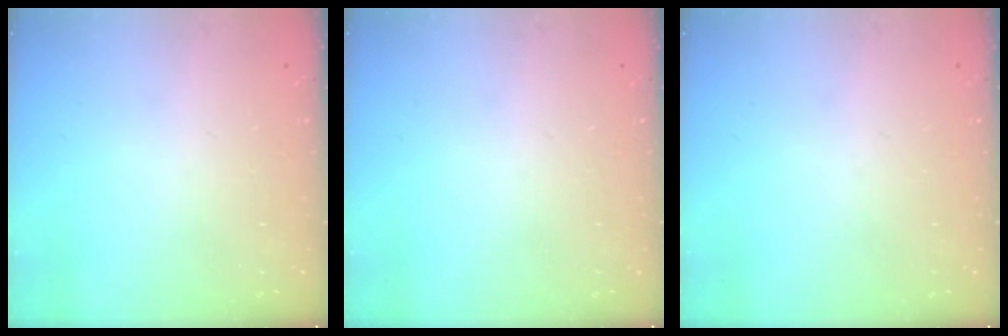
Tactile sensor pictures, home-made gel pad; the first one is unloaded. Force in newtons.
{"total": 0.0}
{"total": 0.0}